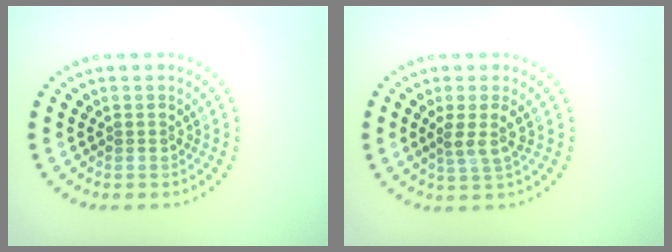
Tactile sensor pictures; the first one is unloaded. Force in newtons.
{"total": 2.2, "press": 1.7, "slide": 1.4}